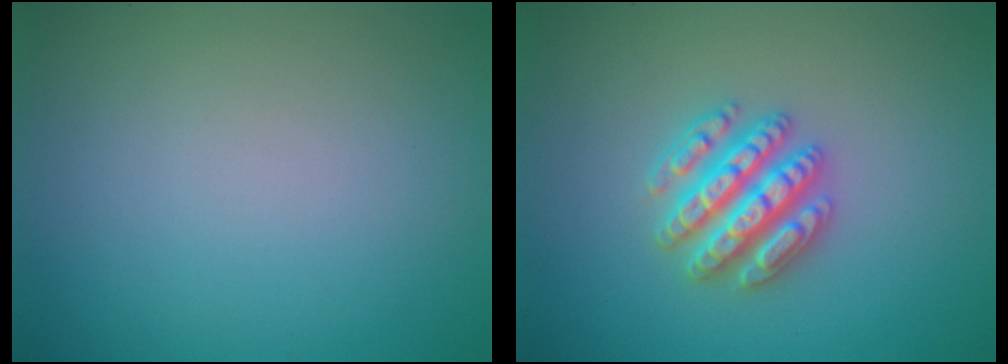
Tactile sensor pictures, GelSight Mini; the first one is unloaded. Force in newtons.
{"total": 4.5, "press": 4.4, "slide": 0.8}